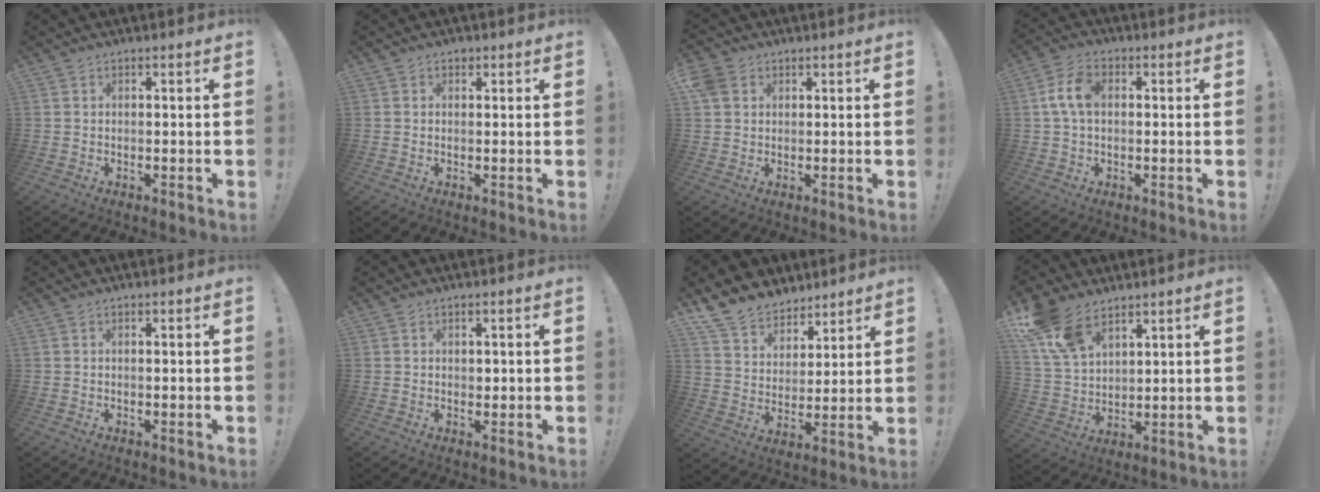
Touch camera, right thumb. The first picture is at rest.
{"total": 0.9, "force": [0.6, 0.7, 0.2], "torque": [0.004, -0.003, 0.009]}
{"total": 4.6, "force": [2.0, 3.7, 2.0], "torque": [-0.035, 0.003, 0.041]}
{"total": 8.0, "force": [0.9, 5.0, 6.2], "torque": [-0.124, 0.013, 0.019]}
{"total": 0.0}
{"total": 0.8, "force": [0.3, 0.7, 0.1], "torque": [0.008, -0.003, 0.004]}
{"total": 11.9, "force": [9.6, 6.7, 1.8], "torque": [-0.050, -0.074, 0.190]}
{"total": 12.5, "force": [8.6, 6.9, 5.9], "torque": [-0.120, -0.038, 0.171]}